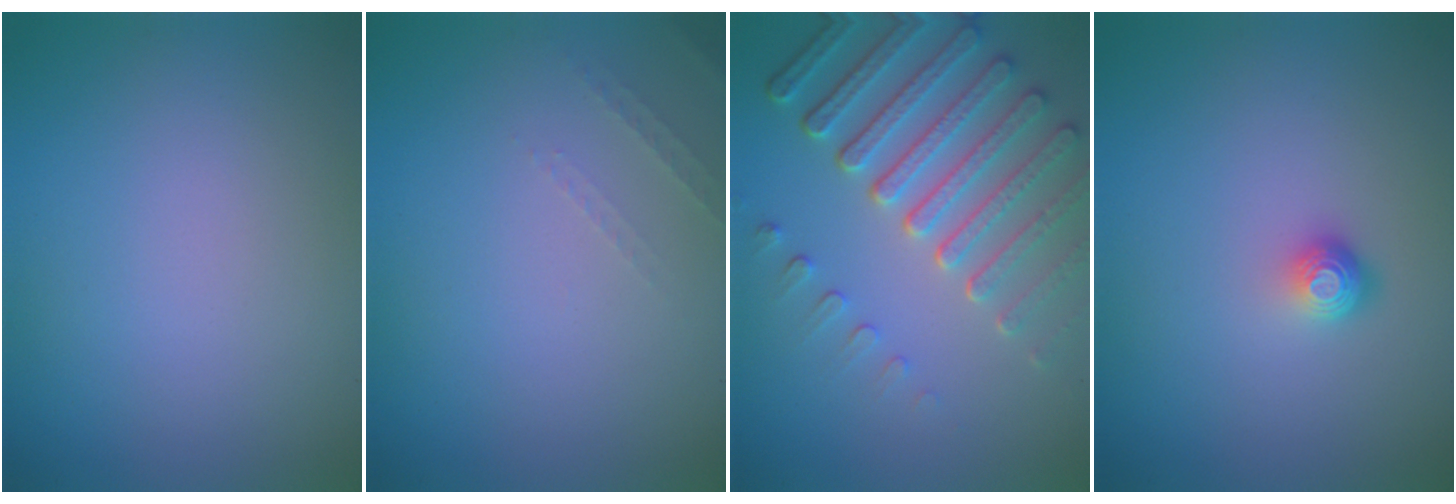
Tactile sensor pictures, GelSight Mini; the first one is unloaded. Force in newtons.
{"total": 0.9, "press": 0.9, "slide": 0.3}
{"total": 6.5, "press": 5.2, "slide": 3.9}
{"total": 1.8, "press": 1.2, "slide": 1.3}